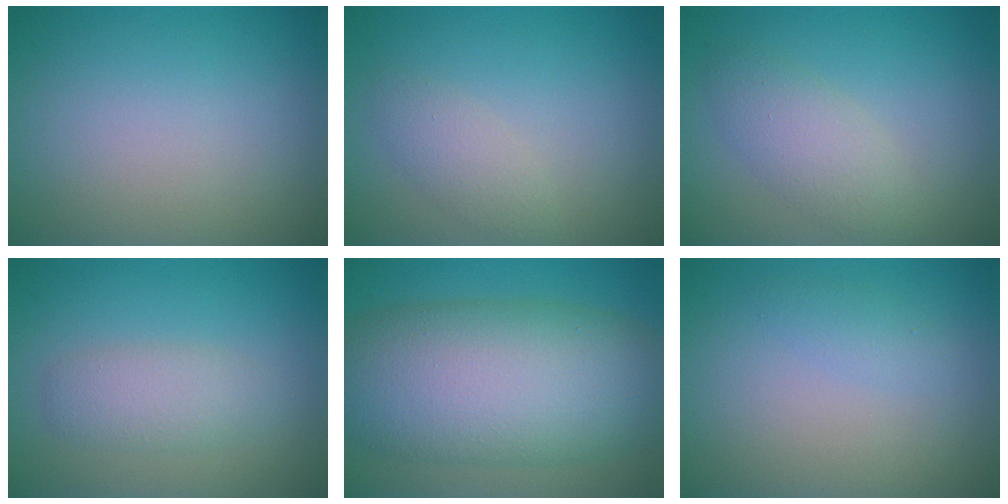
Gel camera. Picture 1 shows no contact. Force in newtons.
{"total": 1.9, "press": 1.9, "slide": 0.0}
{"total": 3.2, "press": 3.2, "slide": 0.3}
{"total": 2.7, "press": 2.7, "slide": 0.1}
{"total": 13.1, "press": 13.1, "slide": 0.5}
{"total": 1.0, "press": 1.0, "slide": 0.0}